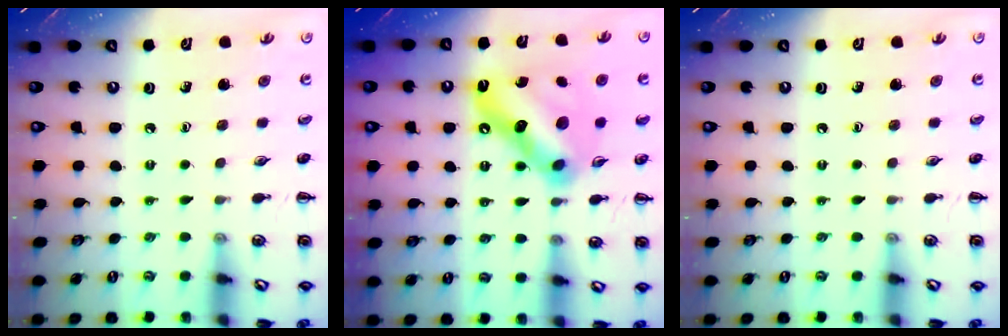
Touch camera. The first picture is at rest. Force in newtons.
{"total": 17.1, "press": 17.0, "slide": 1.5}
{"total": 0.0}